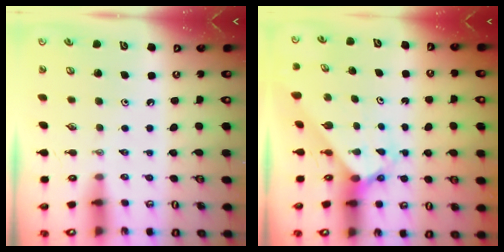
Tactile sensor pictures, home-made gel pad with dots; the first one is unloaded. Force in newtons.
{"total": 2.4, "press": 2.4, "slide": 0.2}